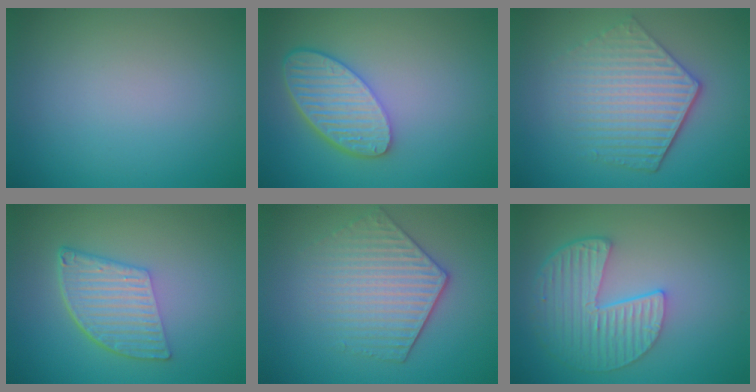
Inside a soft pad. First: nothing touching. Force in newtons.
{"total": 5.6, "press": 4.5, "slide": 3.3}
{"total": 5.7, "press": 4.2, "slide": 3.8}
{"total": 5.7, "press": 3.9, "slide": 4.2}
{"total": 4.4, "press": 3.8, "slide": 2.3}
{"total": 5.8, "press": 4.5, "slide": 3.6}